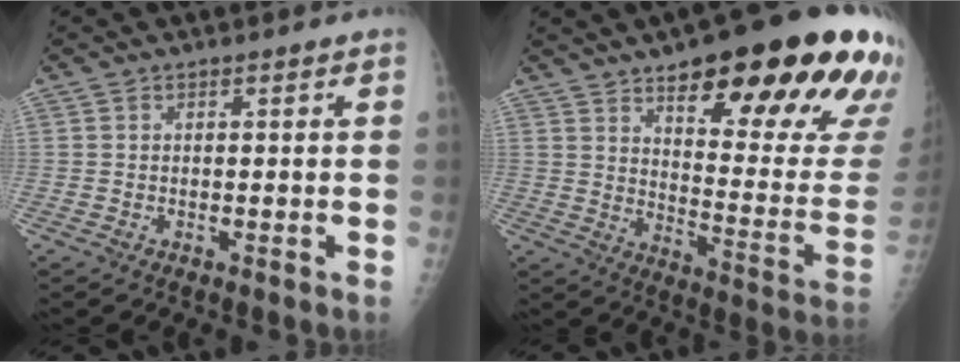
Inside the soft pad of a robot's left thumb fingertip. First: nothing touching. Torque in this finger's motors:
{"motor_torque": [3.02, 1.99, 1.28, -1.49, 0.13]}